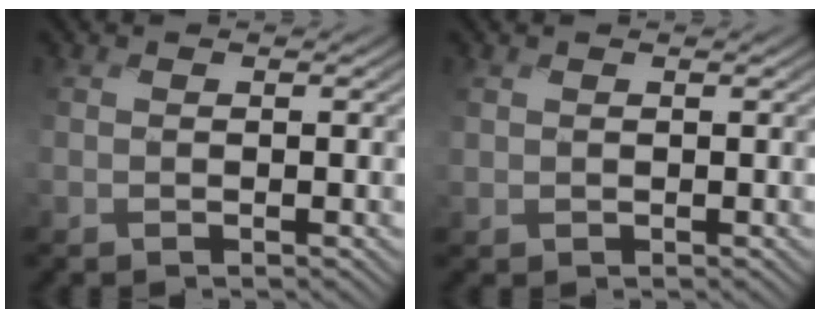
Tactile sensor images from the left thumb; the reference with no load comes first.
{"total": 0.7, "force": [0.3, 0.7, 0.1], "torque": [-0.013, -0.002, 0.005]}